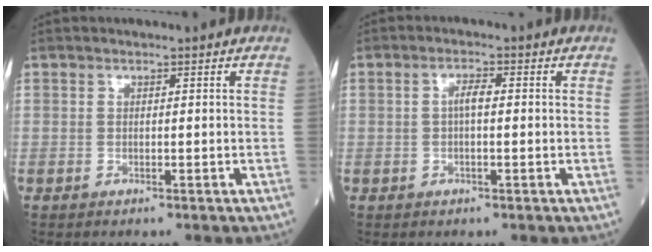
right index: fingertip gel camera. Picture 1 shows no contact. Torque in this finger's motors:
{"motor_torque": [0.61, 0.03, 0.25, 0.06]}